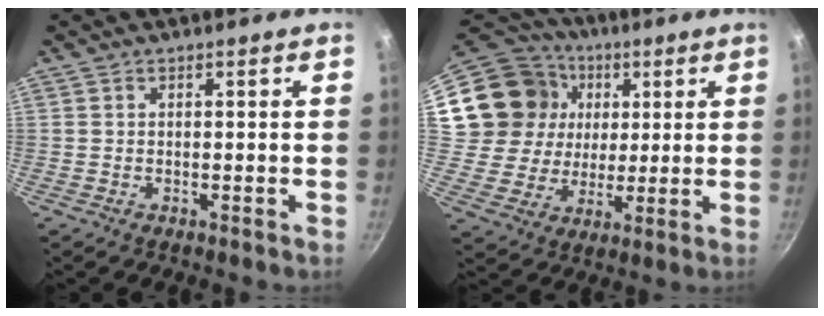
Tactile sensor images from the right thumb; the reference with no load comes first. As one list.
[{"total": 20.3, "force": [5.5, 18.0, 7.6], "torque": [-0.141, 0.016, 0.107]}]